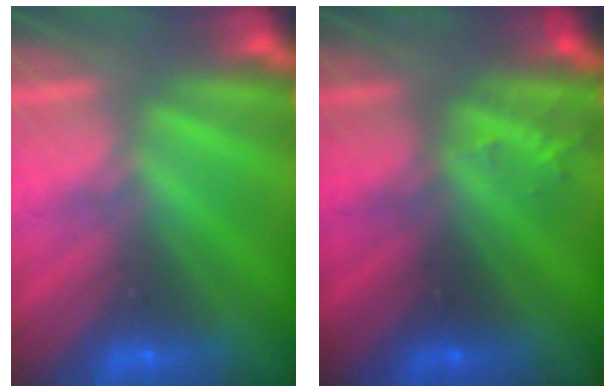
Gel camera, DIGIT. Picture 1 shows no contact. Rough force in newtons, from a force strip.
{"total": 2.9}